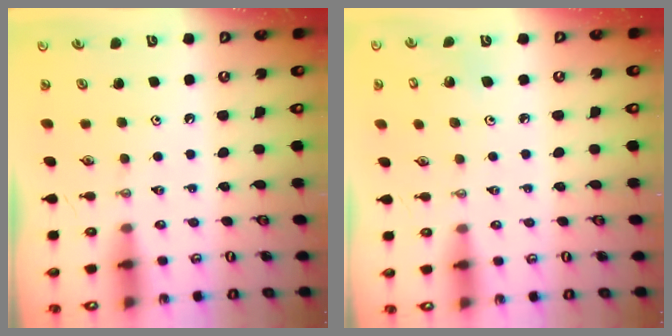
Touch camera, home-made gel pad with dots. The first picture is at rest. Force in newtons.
{"total": 2.7, "press": 2.6, "slide": 1.0}